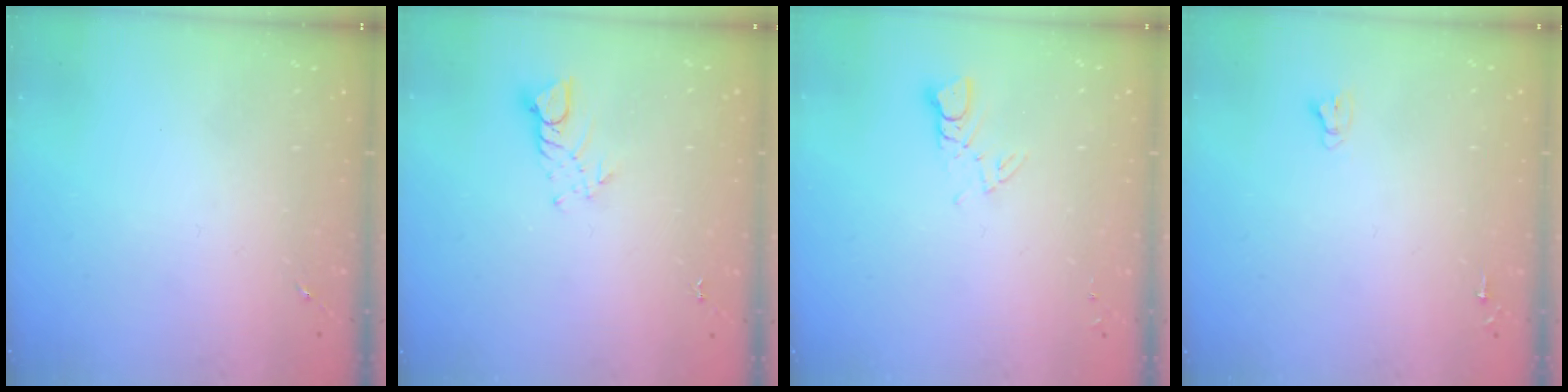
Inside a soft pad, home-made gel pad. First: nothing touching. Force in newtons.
{"total": 5.1, "press": 5.0, "slide": 0.3}
{"total": 4.5, "press": 4.5, "slide": 0.5}
{"total": 2.7, "press": 2.7, "slide": 0.2}